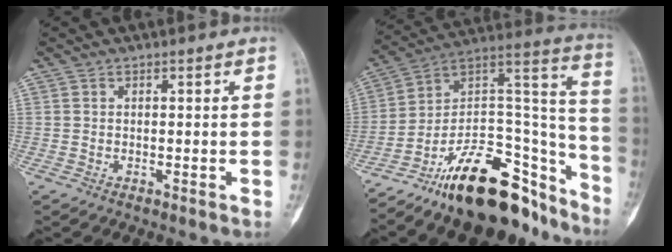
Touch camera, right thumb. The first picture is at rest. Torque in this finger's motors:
{"motor_torque": [3.28, 0.87, 1.22, -1.55, 0.26]}